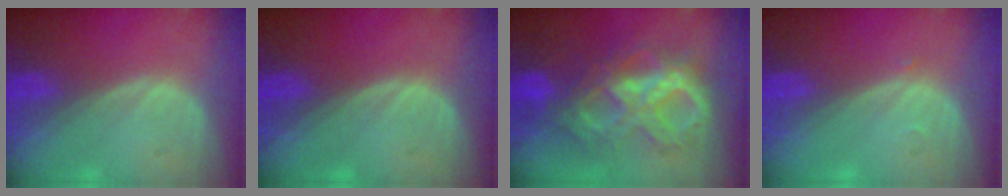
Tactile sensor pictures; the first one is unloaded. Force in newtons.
{"total": 0.0}
{"total": 10.5, "press": 10.4, "slide": 1.3}
{"total": 0.5, "press": 0.4, "slide": 0.3}